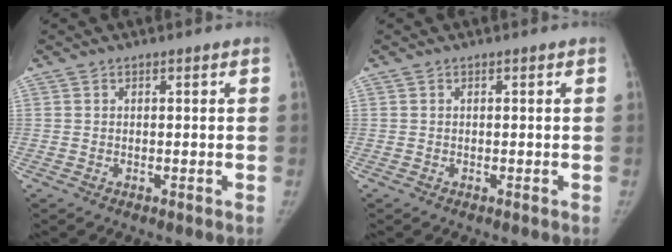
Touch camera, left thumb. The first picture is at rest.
{"total": 0.0}